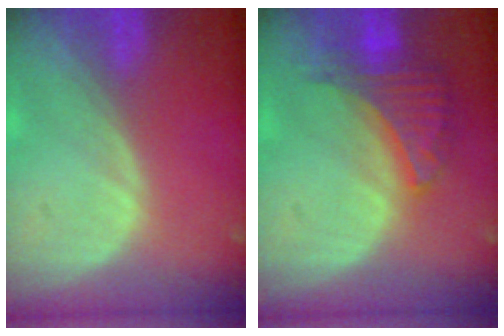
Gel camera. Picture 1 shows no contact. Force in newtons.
{"total": 6.6, "press": 6.2, "slide": 2.4}